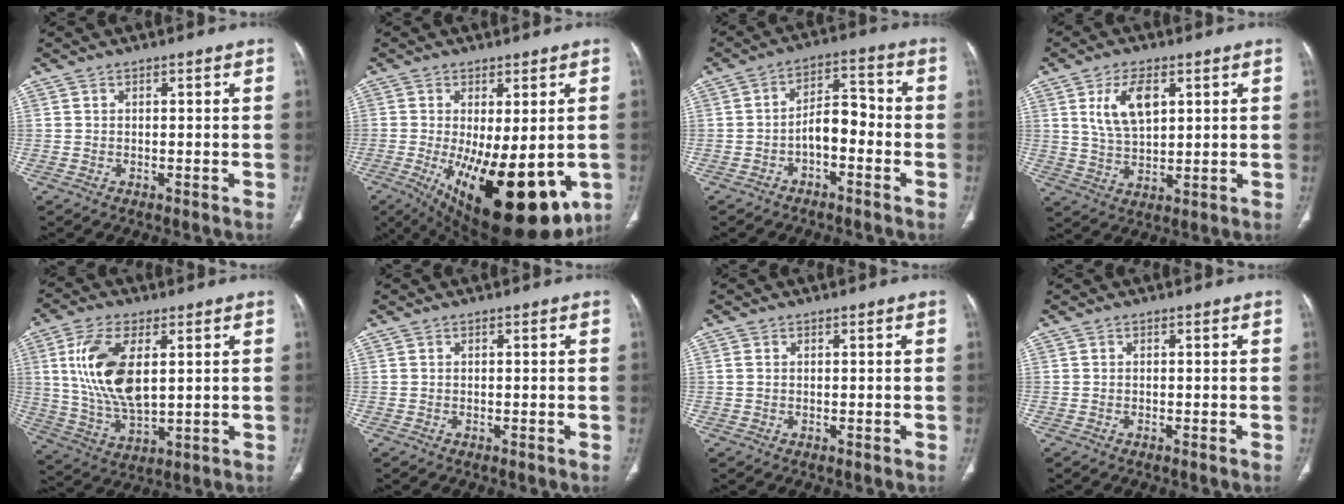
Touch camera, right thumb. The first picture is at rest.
{"total": 21.9, "force": [-6.5, 8.7, 19.0], "torque": [-0.251, -0.032, -0.071]}
{"total": 6.7, "force": [-2.3, 3.6, 5.1], "torque": [-0.072, 0.042, -0.045]}
{"total": 8.9, "force": [3.2, 4.5, 6.9], "torque": [-0.123, -0.011, 0.067]}
{"total": 14.9, "force": [3.4, 7.3, 12.6], "torque": [-0.252, -0.016, 0.072]}
{"total": 0.0}
{"total": 0.7, "force": [0.1, 0.5, 0.5], "torque": [-0.014, 0.004, 0.005]}
{"total": 0.0}